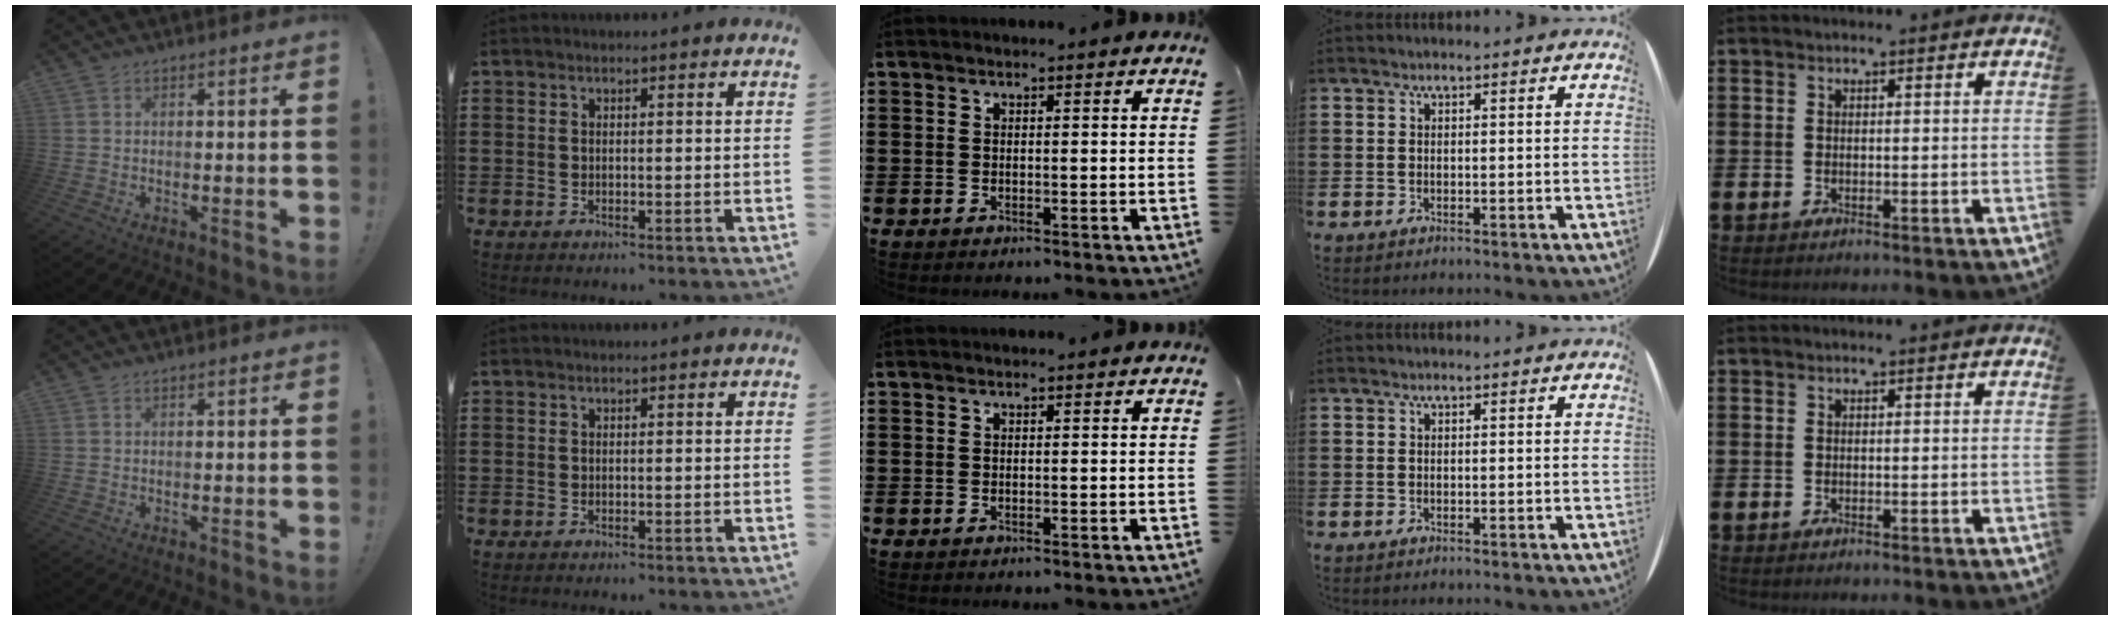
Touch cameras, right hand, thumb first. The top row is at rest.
{}